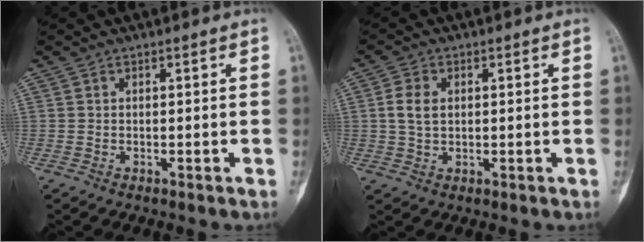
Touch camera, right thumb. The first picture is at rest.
{"total": 4.2, "force": [0.7, 2.8, 3.1], "torque": [-0.063, -0.001, 0.013]}